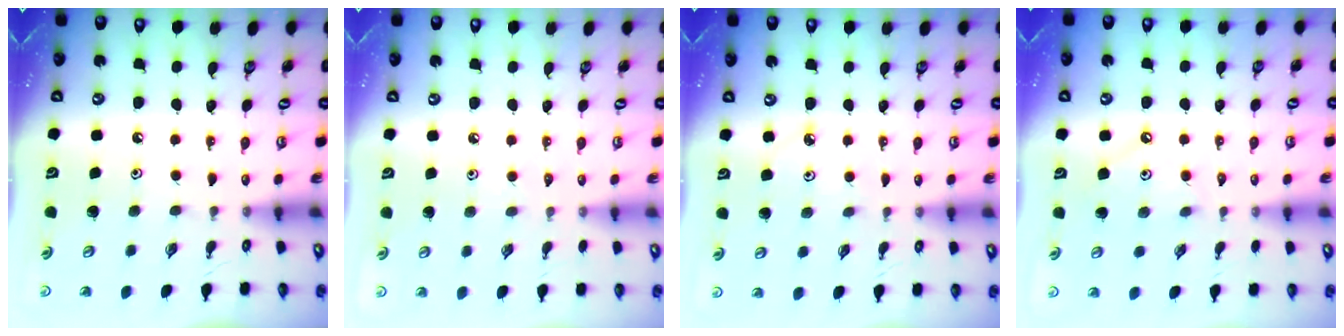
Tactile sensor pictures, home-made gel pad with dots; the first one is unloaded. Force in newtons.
{"total": 0.0}
{"total": 2.2, "press": 2.2, "slide": 0.3}
{"total": 1.8, "press": 1.8, "slide": 0.3}